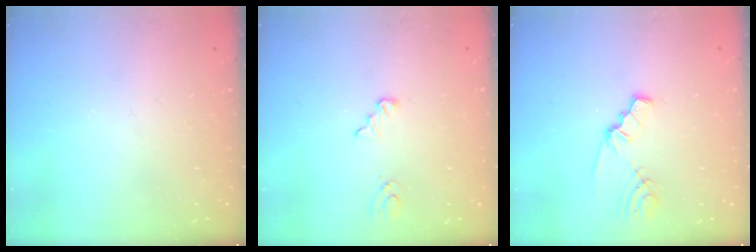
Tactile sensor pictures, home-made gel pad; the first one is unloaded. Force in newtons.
{"total": 4.9, "press": 4.8, "slide": 0.6}
{"total": 2.1, "press": 2.1, "slide": 0.3}